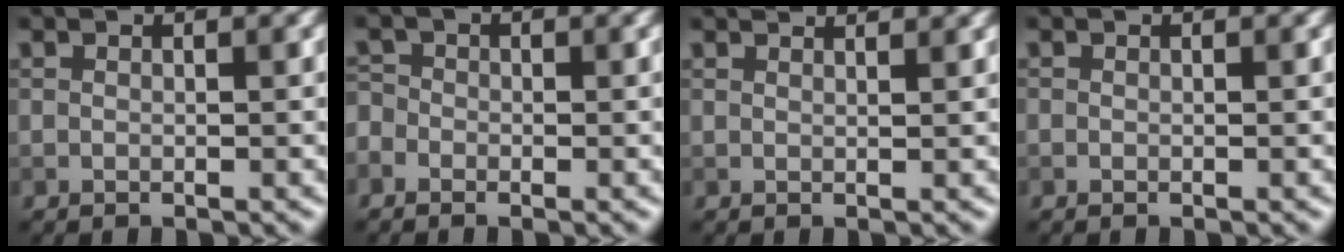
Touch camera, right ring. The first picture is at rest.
{"total": 1.5, "force": [-0.9, 1.1, 0.5], "torque": [-0.008, 0.005, -0.021]}
{"total": 3.2, "force": [2.6, 1.0, 1.4], "torque": [-0.003, 0.016, 0.005]}
{"total": 0.0}